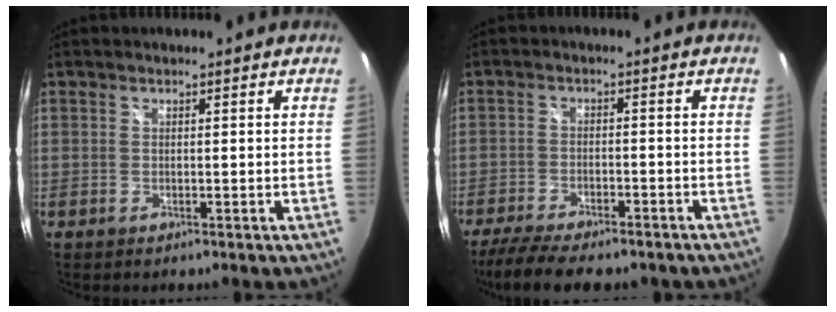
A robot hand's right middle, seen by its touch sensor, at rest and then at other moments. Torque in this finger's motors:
{"motor_torque": [1.06, -1.08, 0.20, 0.06]}